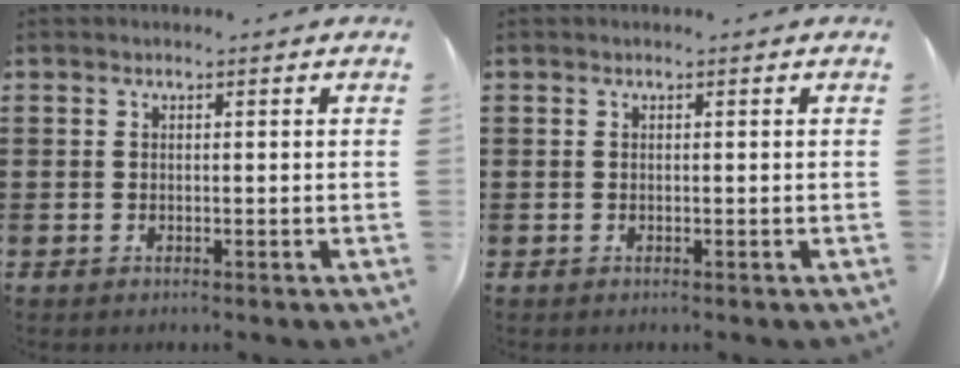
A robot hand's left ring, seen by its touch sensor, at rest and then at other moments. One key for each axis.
{"total": 0.0}